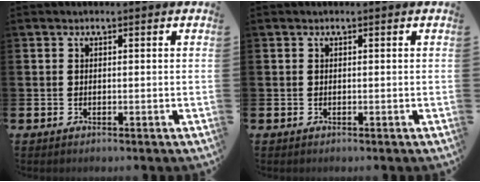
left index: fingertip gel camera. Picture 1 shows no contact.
{"total": 0.0}